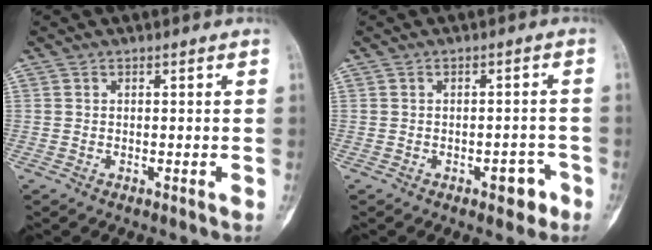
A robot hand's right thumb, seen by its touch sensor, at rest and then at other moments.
{"total": 4.1, "force": [-2.1, 2.2, 2.7], "torque": [-0.020, 0.019, -0.023]}